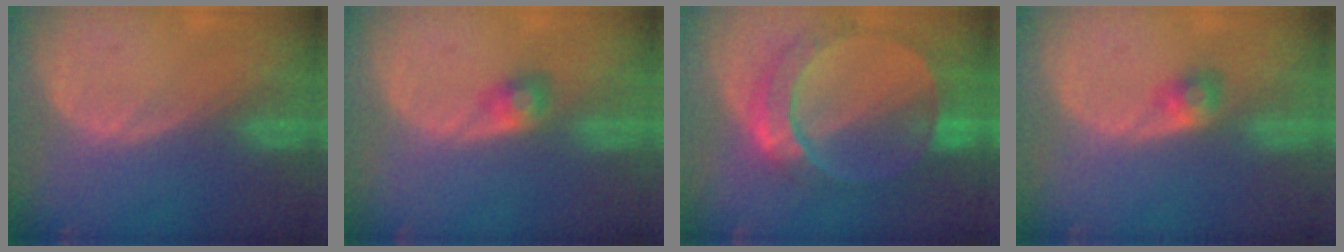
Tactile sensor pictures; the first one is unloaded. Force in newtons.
{"total": 2.3, "press": 2.3, "slide": 0.2}
{"total": 9.8, "press": 8.3, "slide": 5.1}
{"total": 2.5, "press": 2.3, "slide": 0.9}